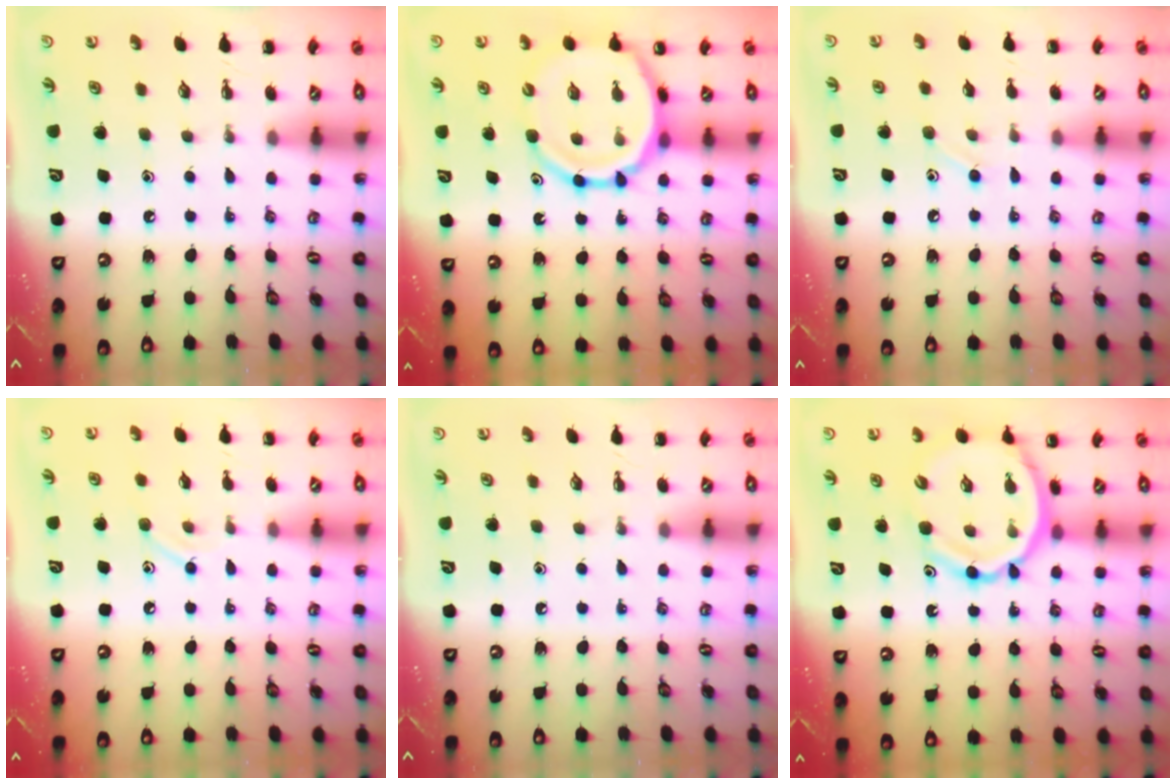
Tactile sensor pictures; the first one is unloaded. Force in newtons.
{"total": 14.2, "press": 13.8, "slide": 3.2}
{"total": 6.2, "press": 5.8, "slide": 2.2}
{"total": 7.7, "press": 7.4, "slide": 2.2}
{"total": 0.0}
{"total": 12.3, "press": 11.8, "slide": 3.3}